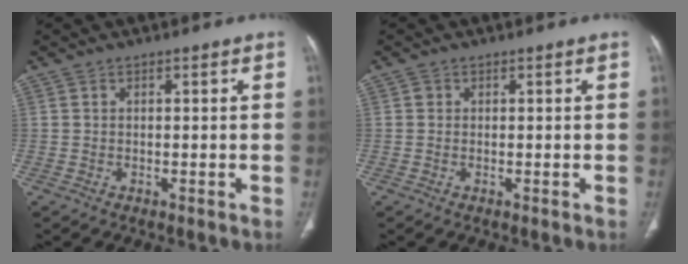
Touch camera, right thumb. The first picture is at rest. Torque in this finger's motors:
{"motor_torque": [0.14, 0.06, 0.18, 0.56, -0.05]}